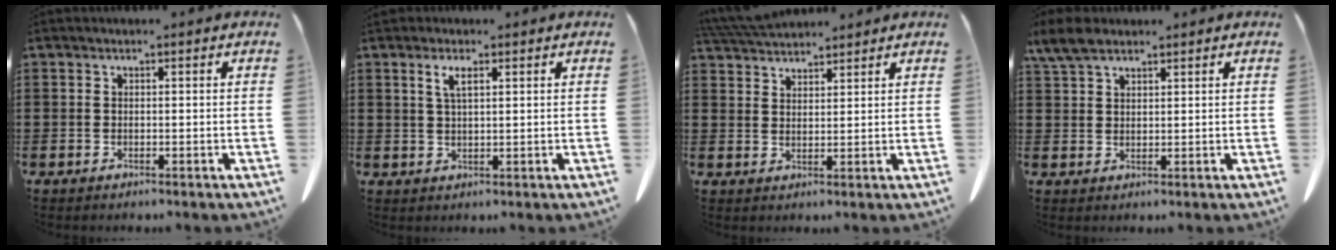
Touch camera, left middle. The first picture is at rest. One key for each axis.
{"total": 2.9, "fx": 1.4, "fy": 0.8, "fz": 2.4, "tx": -0.052, "ty": 0.004, "tz": 0.025}
{"total": 5.1, "fx": 4.8, "fy": 0.9, "fz": 1.4, "tx": -0.042, "ty": -0.010, "tz": 0.092}
{"total": 4.8, "fx": 3.7, "fy": 1.8, "fz": 2.5, "tx": -0.060, "ty": 0.001, "tz": 0.070}